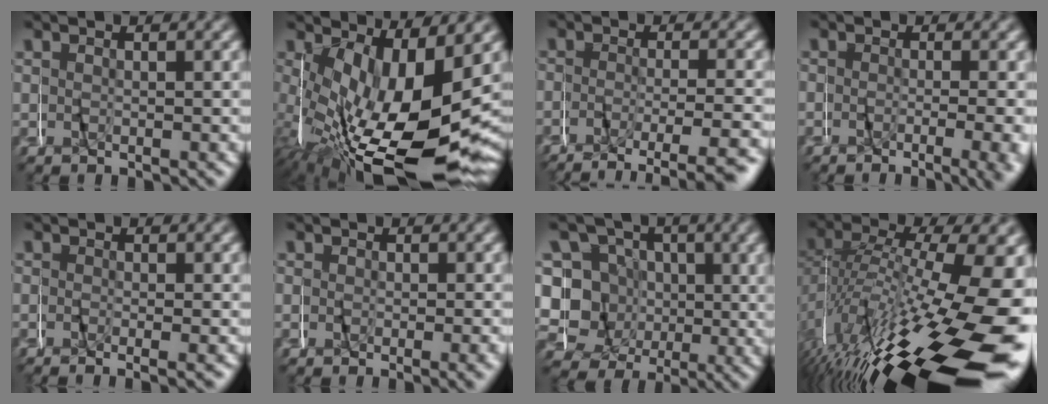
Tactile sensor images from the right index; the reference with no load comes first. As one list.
[{"total": 13.9, "force": [-4.8, 6.2, 11.5], "torque": [-0.220, -0.060, -0.038]}, {"total": 4.9, "force": [-3.9, 1.5, 2.5], "torque": [-0.041, -0.013, -0.060]}, {"total": 3.7, "force": [-1.5, 1.0, 3.2], "torque": [-0.028, -0.008, -0.023]}, {"total": 1.0, "force": [-0.9, 0.1, 0.5], "torque": [-0.006, -0.007, -0.017]}, {"total": 0.7, "force": [-0.4, 0.3, 0.5], "torque": [-0.004, -0.005, -0.006]}, {"total": 11.5, "force": [0.2, 10.6, 4.3], "torque": [-0.095, -0.018, -0.007]}, {"total": 17.8, "force": [-7.8, 7.4, 14.2], "torque": [-0.196, -0.028, -0.094]}]